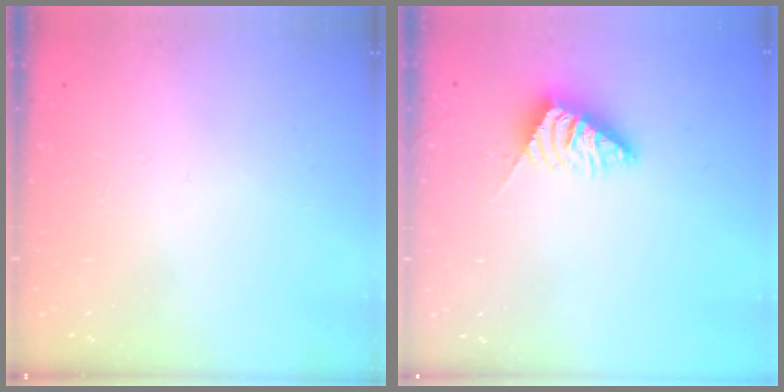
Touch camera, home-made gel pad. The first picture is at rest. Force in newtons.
{"total": 2.5, "press": 2.4, "slide": 0.6}